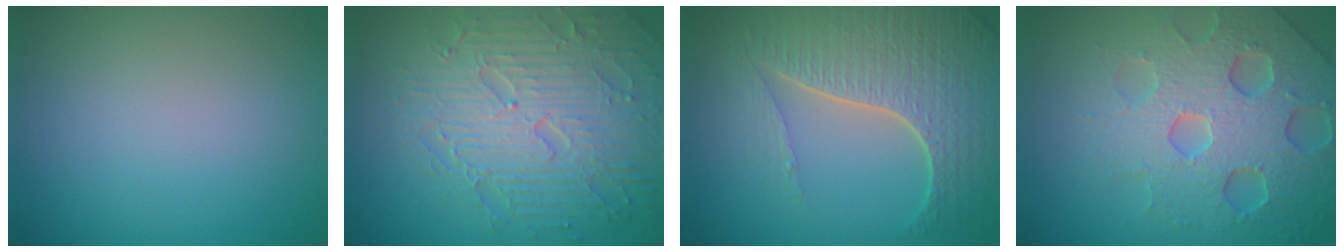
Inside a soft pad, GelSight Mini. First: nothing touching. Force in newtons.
{"total": 8.7, "press": 6.2, "slide": 6.1}
{"total": 7.8, "press": 5.4, "slide": 5.7}
{"total": 7.3, "press": 7.2, "slide": 1.6}